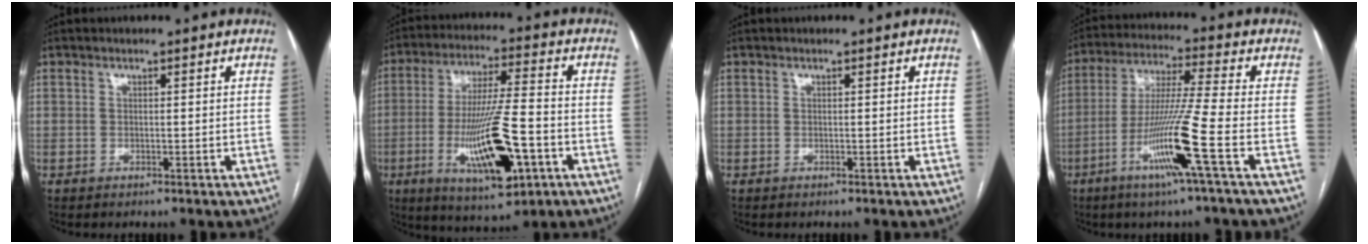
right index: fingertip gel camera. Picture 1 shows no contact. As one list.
[{"total": 15.5, "force": [-5.1, 2.7, 14.4], "torque": [-0.274, -0.015, -0.077]}, {"total": 0.0}, {"total": 12.4, "force": [-4.9, -2.0, 11.2], "torque": [-0.224, -0.017, -0.096]}]